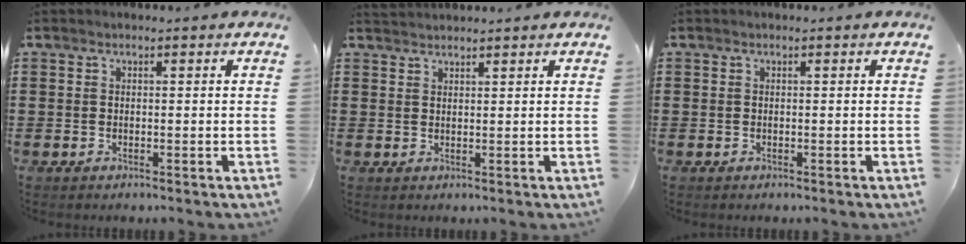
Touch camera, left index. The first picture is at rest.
{"total": 1.5, "force": [1.5, 0.2, 0.0], "torque": [-0.002, 0.002, 0.030]}
{"total": 0.0}